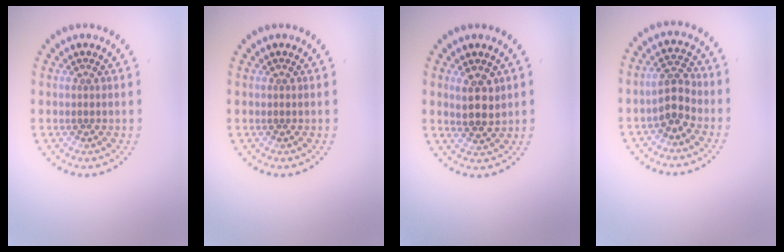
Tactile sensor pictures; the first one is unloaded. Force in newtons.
{"total": 0.0}
{"total": 2.8, "press": 2.6, "slide": 0.9}
{"total": 2.7, "press": 2.5, "slide": 1.0}